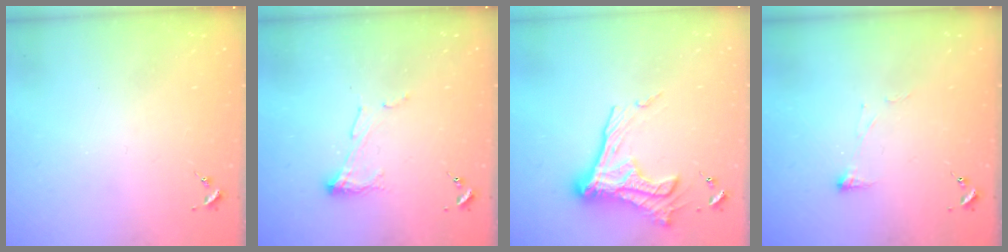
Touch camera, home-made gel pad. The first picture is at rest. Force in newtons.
{"total": 6.9, "press": 6.9, "slide": 0.2}
{"total": 18.0, "press": 17.9, "slide": 1.4}
{"total": 3.2, "press": 3.2, "slide": 0.6}